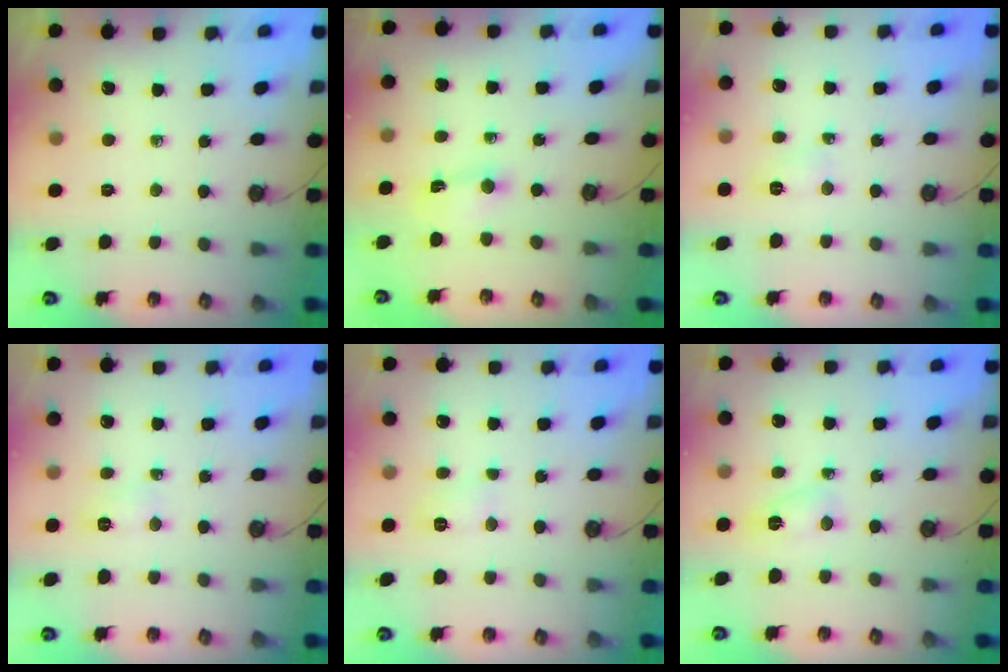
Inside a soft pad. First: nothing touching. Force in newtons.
{"total": 1.5, "press": 1.5, "slide": 0.2}
{"total": 3.6, "press": 3.5, "slide": 0.6}
{"total": 3.6, "press": 3.5, "slide": 0.6}
{"total": 6.2, "press": 6.2, "slide": 0.5}
{"total": 3.2, "press": 3.1, "slide": 0.3}